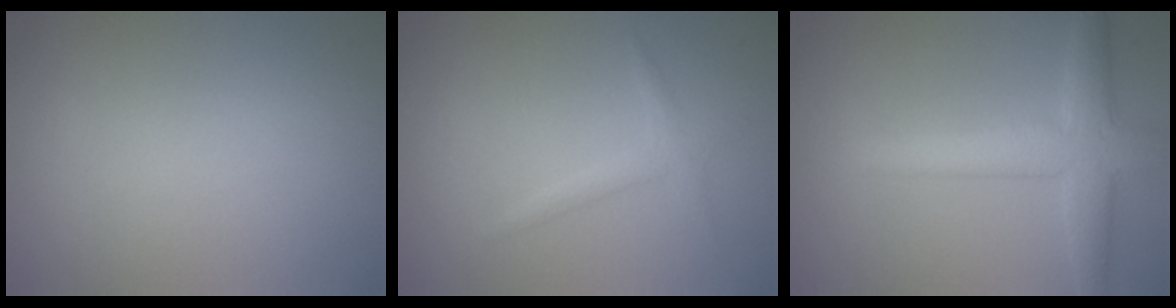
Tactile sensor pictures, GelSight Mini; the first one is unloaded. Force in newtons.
{"total": 1.3, "press": 1.3, "slide": 0.0}
{"total": 5.2, "press": 5.2, "slide": 0.3}